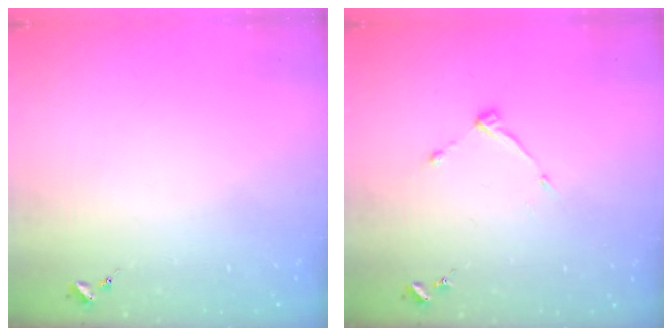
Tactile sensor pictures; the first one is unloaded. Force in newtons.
{"total": 5.5, "press": 5.5, "slide": 0.7}